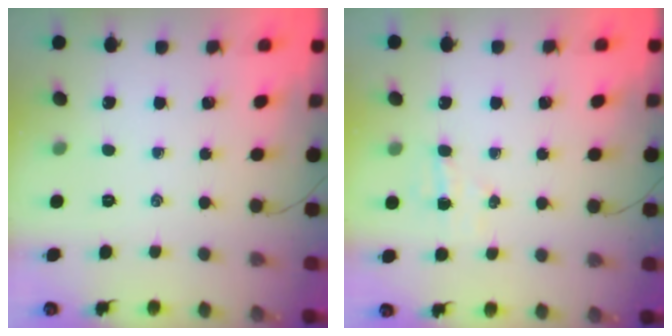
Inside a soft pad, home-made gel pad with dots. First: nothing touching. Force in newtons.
{"total": 4.4, "press": 4.2, "slide": 1.0}